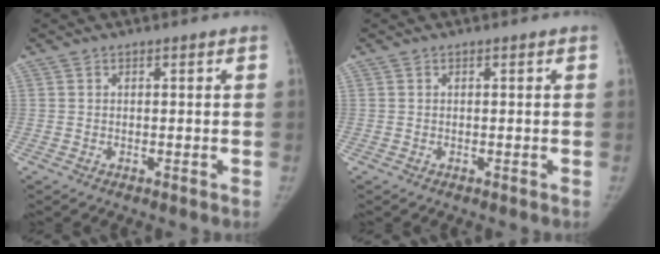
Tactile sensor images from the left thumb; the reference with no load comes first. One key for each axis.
{"total": 0.0}